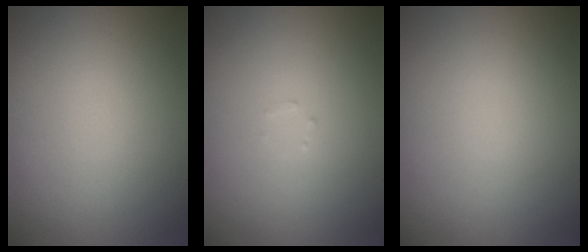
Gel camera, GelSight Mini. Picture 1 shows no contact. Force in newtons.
{"total": 0.6, "press": 0.6, "slide": 0.1}
{"total": 0.0}